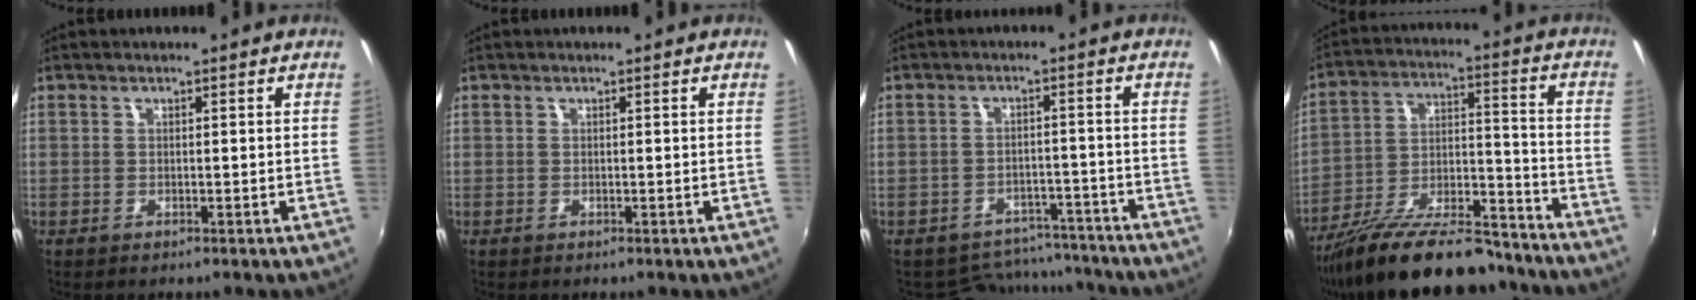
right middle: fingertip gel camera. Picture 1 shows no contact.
{"total": 0.0}
{"total": 10.7, "force": [-9.7, 4.2, 1.7], "torque": [-0.039, 0.020, -0.117]}
{"total": 22.9, "force": [-18.7, 5.9, 11.8], "torque": [-0.205, -0.013, -0.285]}